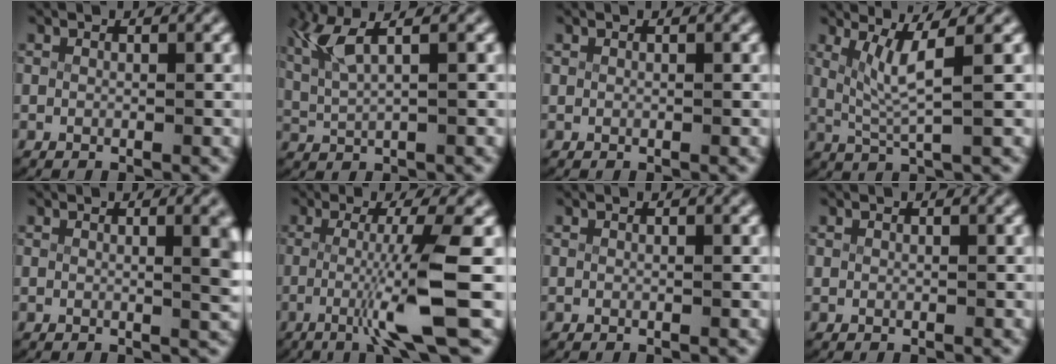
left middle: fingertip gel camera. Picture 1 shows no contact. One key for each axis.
{"total": 4.0, "fx": 1.7, "fy": 1.6, "fz": 3.3, "tx": -0.080, "ty": 0.006, "tz": 0.035}
{"total": 0.0}
{"total": 3.9, "fx": 1.6, "fy": 0.5, "fz": 3.5, "tx": -0.071, "ty": -0.011, "tz": 0.035}
{"total": 3.2, "fx": 0.6, "fy": 0.6, "fz": 3.1, "tx": -0.024, "ty": -0.002, "tz": 0.009}
{"total": 6.2, "fx": -1.4, "fy": -0.2, "fz": 6.1, "tx": -0.105, "ty": -0.012, "tz": -0.016}
{"total": 0.0}
{"total": 0.0}